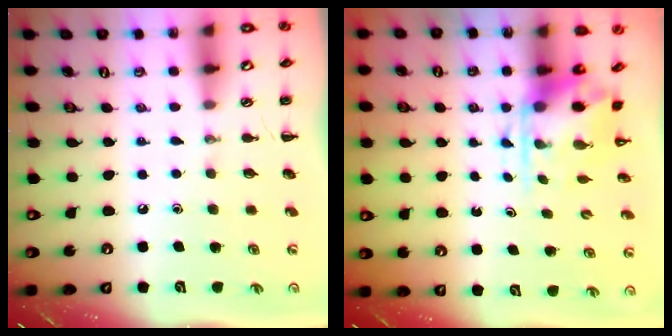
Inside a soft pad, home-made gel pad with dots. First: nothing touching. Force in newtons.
{"total": 3.9, "press": 3.8, "slide": 0.9}